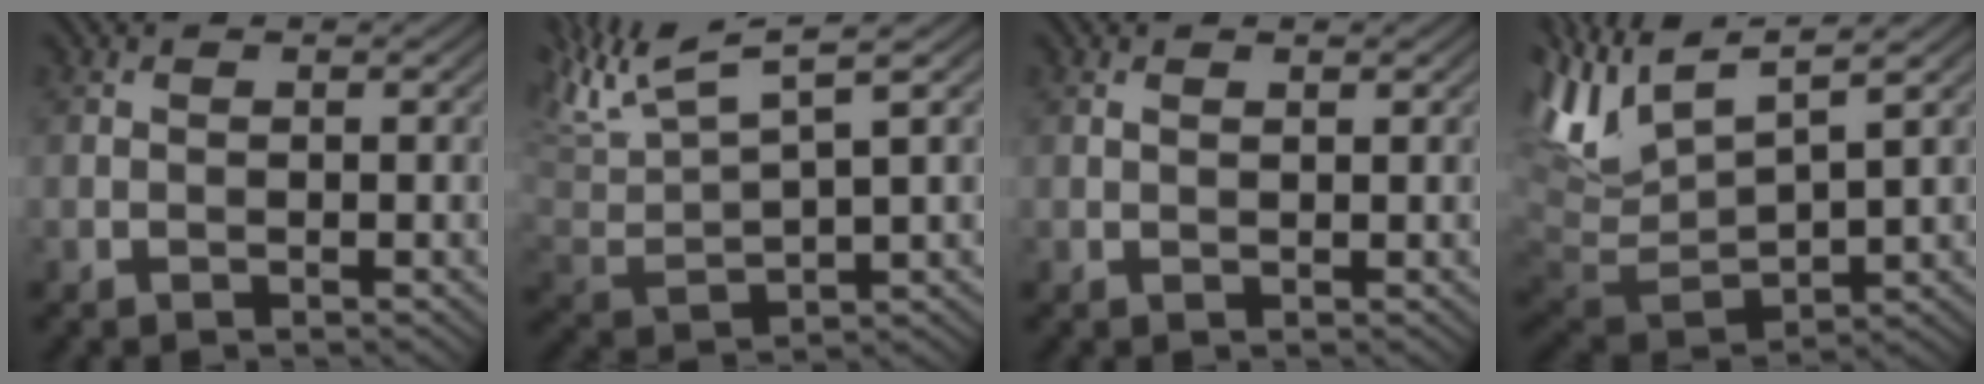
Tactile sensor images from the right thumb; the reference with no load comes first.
{"total": 10.2, "force": [5.7, 2.6, 8.1], "torque": [-0.175, 0.028, 0.106]}
{"total": 0.5, "force": [0.4, 0.1, 0.3], "torque": [-0.011, -0.001, 0.007]}
{"total": 11.2, "force": [5.2, 3.9, 9.1], "torque": [-0.222, 0.012, 0.101]}